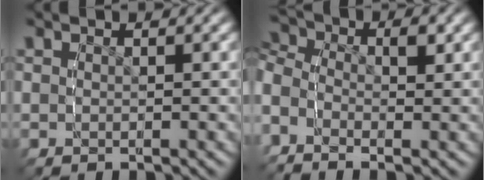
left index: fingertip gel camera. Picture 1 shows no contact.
{"total": 5.3, "force": [0.0, 4.2, 3.2], "torque": [-0.064, 0.004, -0.018]}